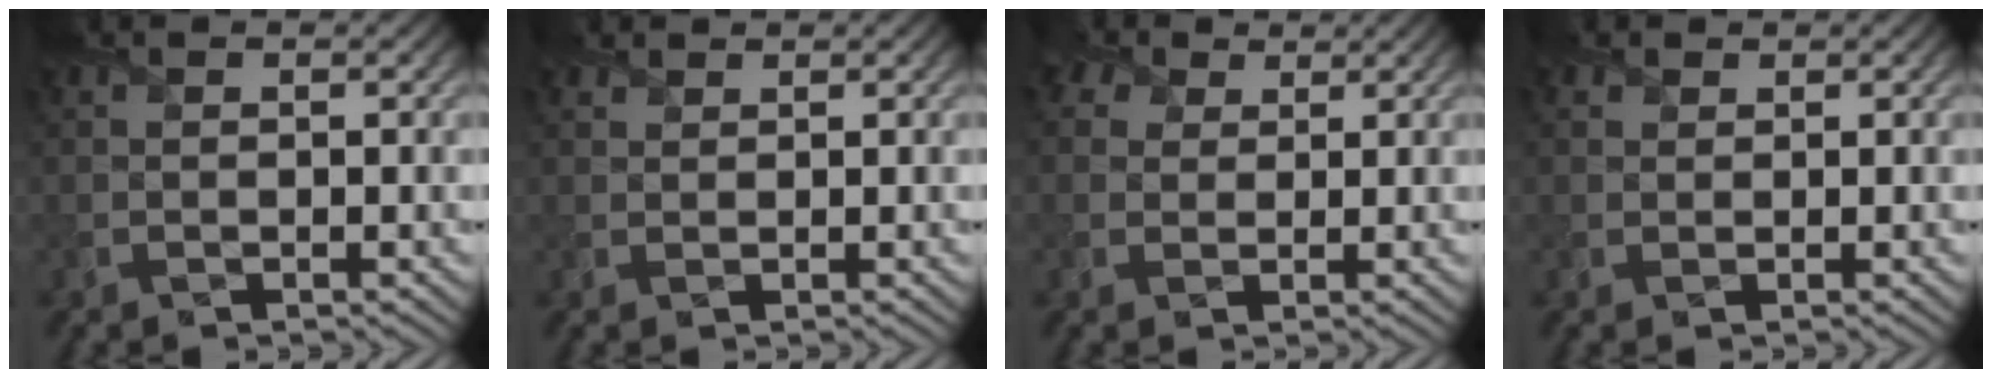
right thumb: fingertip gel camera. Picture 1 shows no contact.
{"total": 1.2, "force": [1.1, 0.5, 0.2], "torque": [-0.008, 0.002, 0.028]}
{"total": 4.2, "force": [2.5, 2.9, 1.8], "torque": [-0.055, 0.012, 0.040]}
{"total": 1.0, "force": [0.8, 0.7, 0.2], "torque": [-0.004, 0.000, 0.016]}